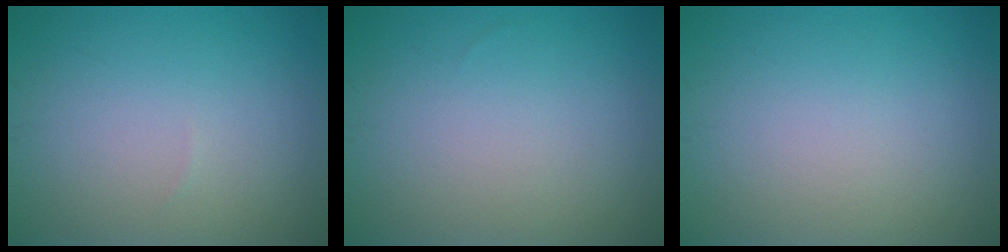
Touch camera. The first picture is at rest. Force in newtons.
{"total": 0.0}
{"total": 0.0}